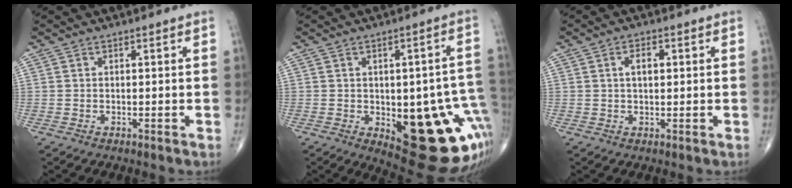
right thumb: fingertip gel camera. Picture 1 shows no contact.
{"total": 20.9, "force": [-5.0, 8.2, 18.5], "torque": [-0.176, 0.014, -0.033]}
{"total": 3.4, "force": [0.8, 1.9, 2.8], "torque": [-0.045, 0.004, 0.012]}